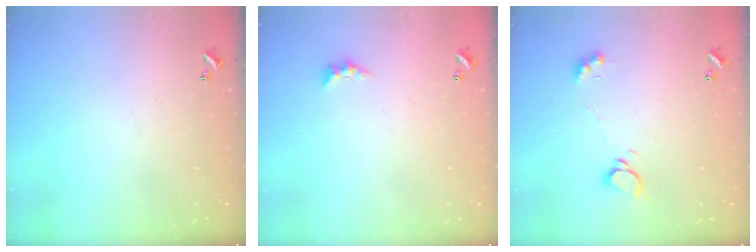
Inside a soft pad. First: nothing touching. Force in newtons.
{"total": 1.5, "press": 1.4, "slide": 0.5}
{"total": 2.8, "press": 2.8, "slide": 0.3}